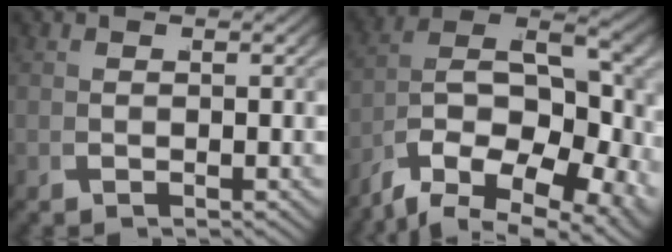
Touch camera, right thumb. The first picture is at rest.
{"total": 17.9, "force": [-1.6, 12.9, 12.3], "torque": [-0.242, -0.041, -0.030]}